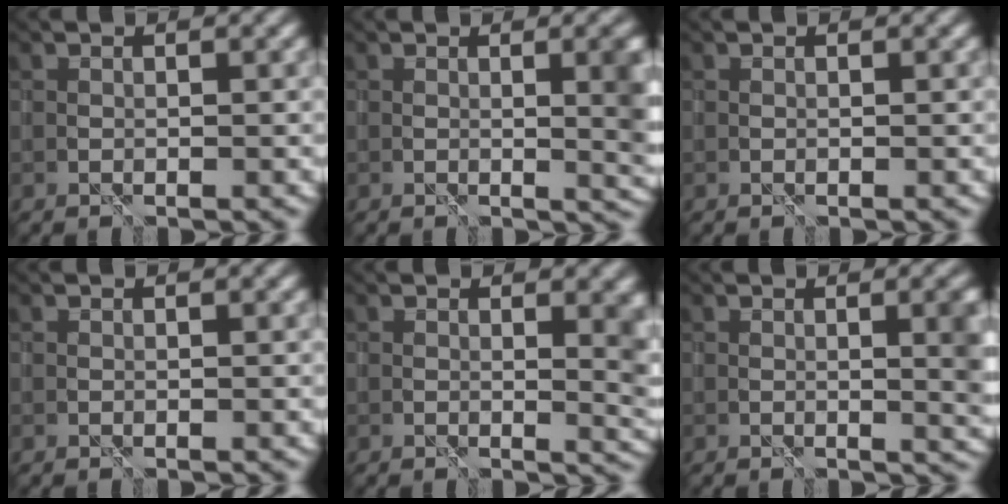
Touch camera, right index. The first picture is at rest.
{"total": 4.4, "force": [0.3, 1.3, 4.2], "torque": [-0.040, 0.001, 0.007]}
{"total": 0.0}
{"total": 0.0}
{"total": 4.3, "force": [0.6, 1.6, 3.9], "torque": [-0.035, -0.007, 0.013]}
{"total": 3.9, "force": [0.3, 1.1, 3.7], "torque": [-0.037, 0.003, 0.006]}